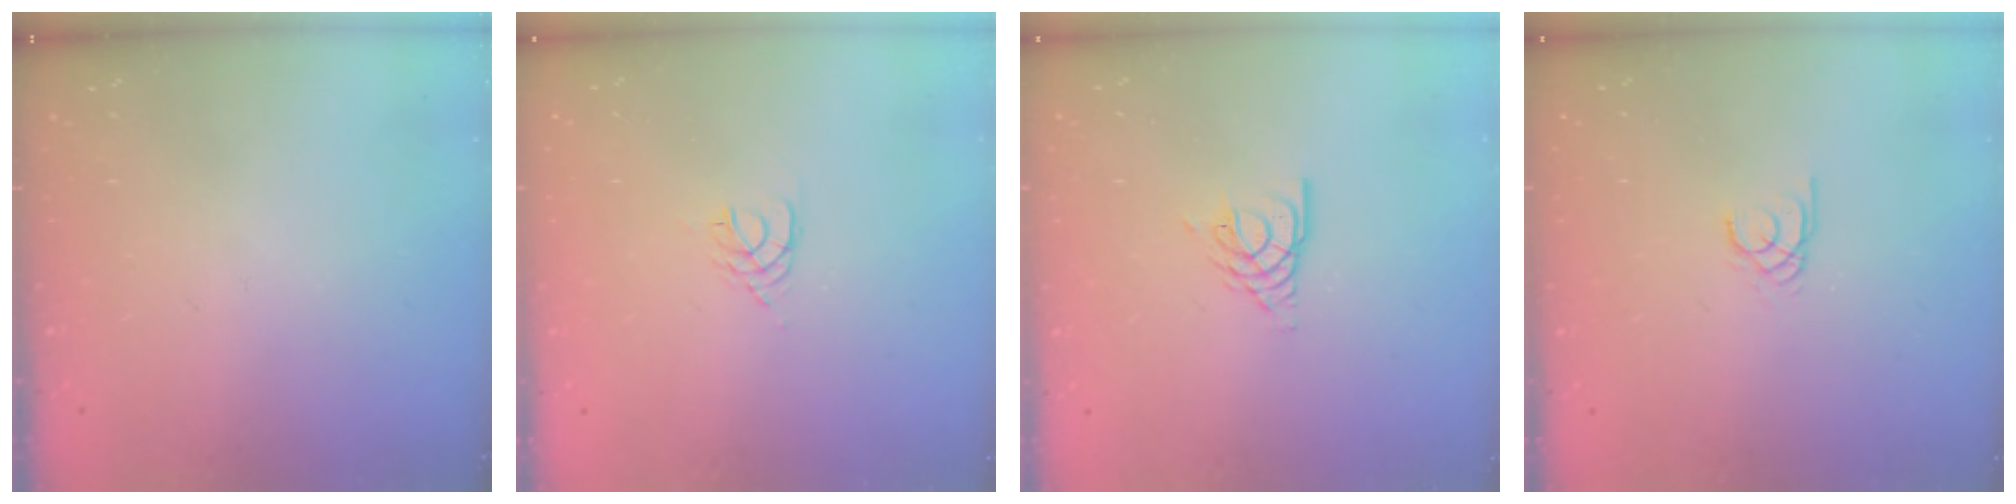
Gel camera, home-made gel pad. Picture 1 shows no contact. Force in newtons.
{"total": 2.4, "press": 2.3, "slide": 0.4}
{"total": 4.2, "press": 4.1, "slide": 0.5}
{"total": 1.5, "press": 1.5, "slide": 0.1}